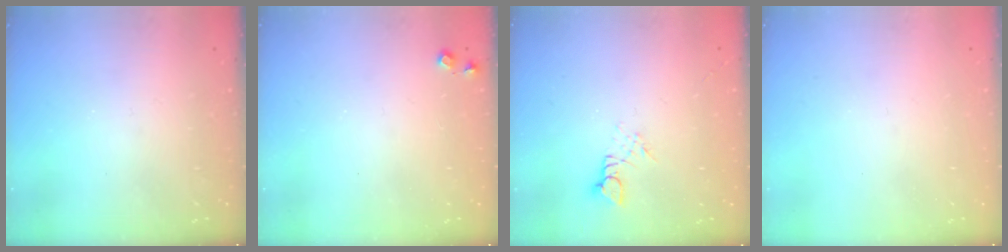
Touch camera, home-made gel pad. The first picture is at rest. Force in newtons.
{"total": 5.2, "press": 5.1, "slide": 0.8}
{"total": 3.0, "press": 3.0, "slide": 0.3}
{"total": 0.0}